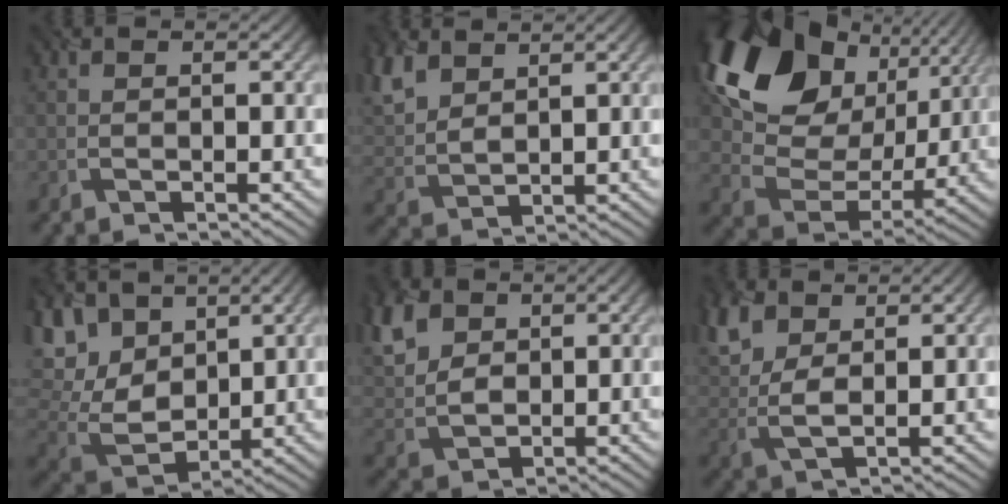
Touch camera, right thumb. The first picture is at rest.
{"total": 7.1, "force": [4.8, 3.6, 3.8], "torque": [-0.129, 0.016, 0.101]}
{"total": 18.3, "force": [8.2, 12.4, 10.7], "torque": [-0.231, 0.021, 0.156]}
{"total": 11.3, "force": [5.2, 7.1, 7.1], "torque": [-0.197, 0.016, 0.089]}
{"total": 8.7, "force": [3.4, 6.2, 5.1], "torque": [-0.149, 0.018, 0.057]}
{"total": 7.7, "force": [3.9, 4.2, 5.2], "torque": [-0.155, 0.015, 0.078]}